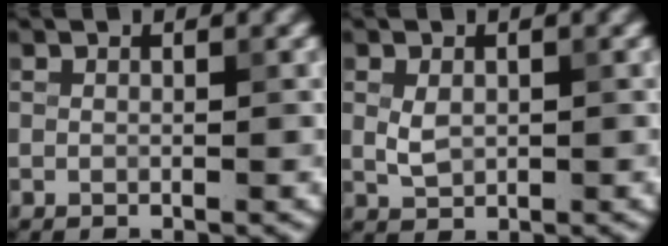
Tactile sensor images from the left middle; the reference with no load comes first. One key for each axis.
{"total": 1.8, "fx": 0.2, "fy": 1.3, "fz": 1.2, "tx": -0.026, "ty": -0.001, "tz": 0.008}